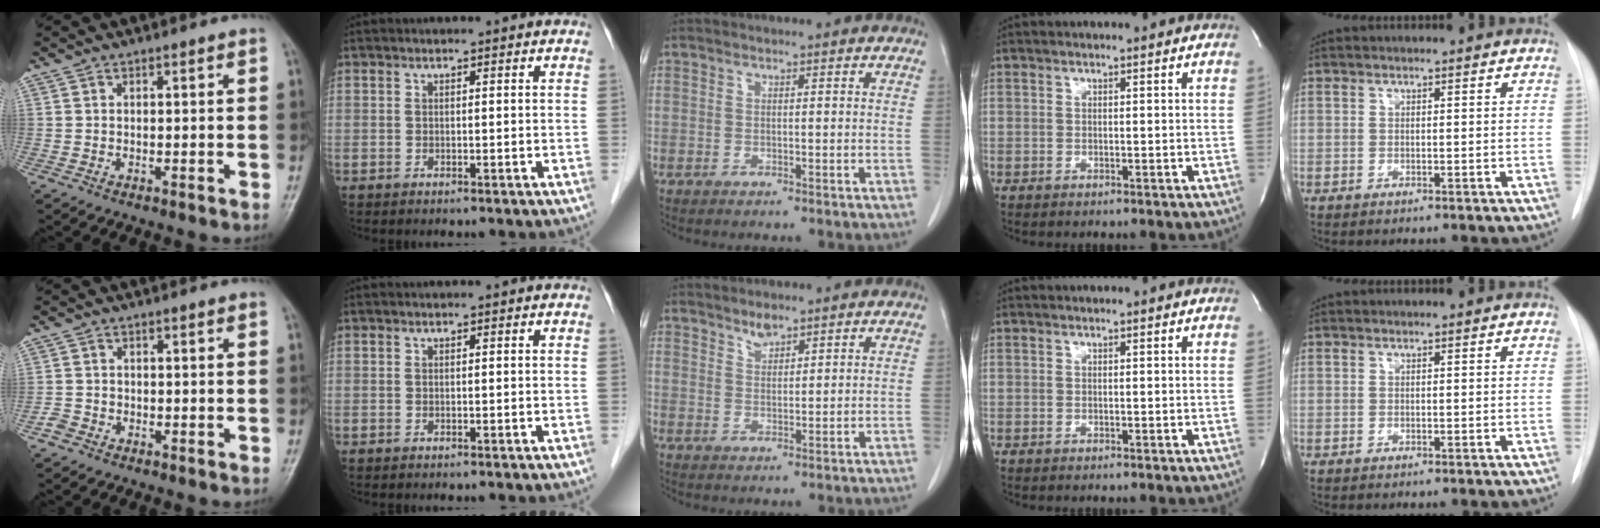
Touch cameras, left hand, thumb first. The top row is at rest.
{"thumb": {"total": 1.7, "force": [-1.3, 1.2, 0.3], "torque": [-0.003, 0.004, -0.028]}, "middle": {"total": 2.3, "force": [2.0, 0.7, 0.8], "torque": [-0.016, -0.003, 0.038]}}